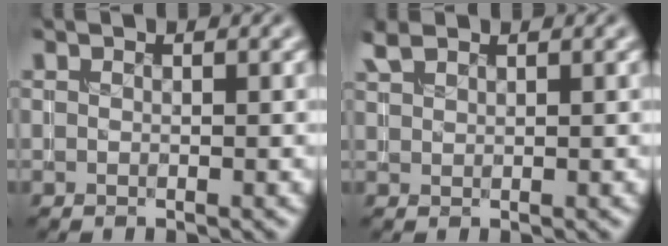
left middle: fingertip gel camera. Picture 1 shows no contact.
{"total": 1.7, "force": [1.4, 0.6, 0.8], "torque": [-0.020, 0.007, 0.033]}